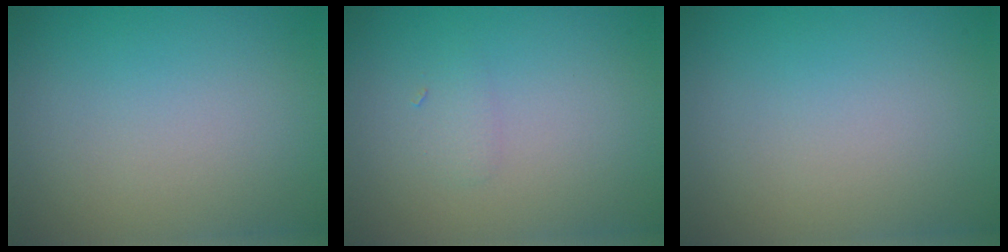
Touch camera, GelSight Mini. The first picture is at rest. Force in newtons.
{"total": 0.8, "press": 0.8, "slide": 0.1}
{"total": 0.0}